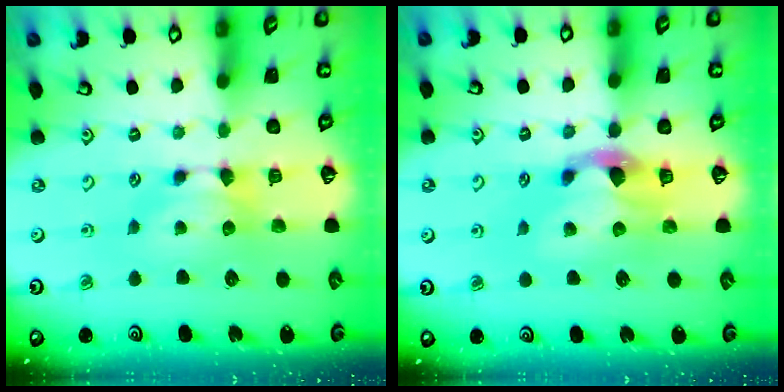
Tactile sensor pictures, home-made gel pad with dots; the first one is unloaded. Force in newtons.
{"total": 2.7, "press": 2.4, "slide": 1.3}